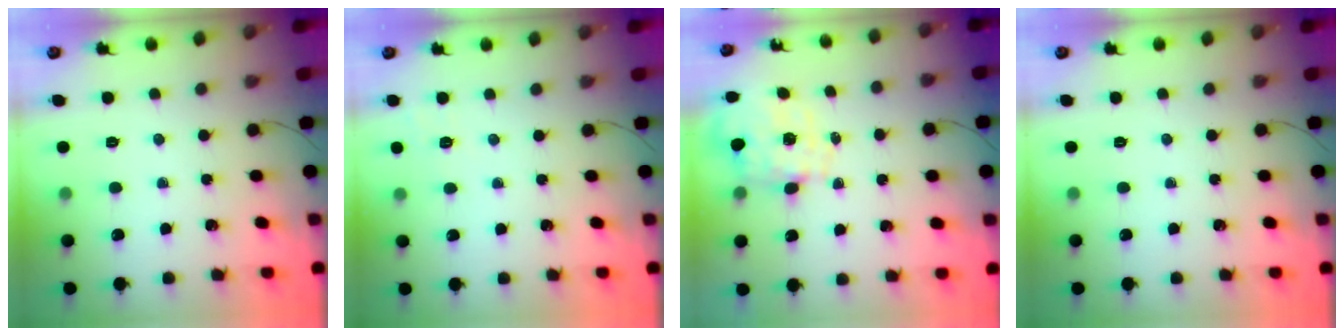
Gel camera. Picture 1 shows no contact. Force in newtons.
{"total": 1.5, "press": 0.4, "slide": 1.4}
{"total": 1.8, "press": 1.4, "slide": 1.1}
{"total": 0.0}